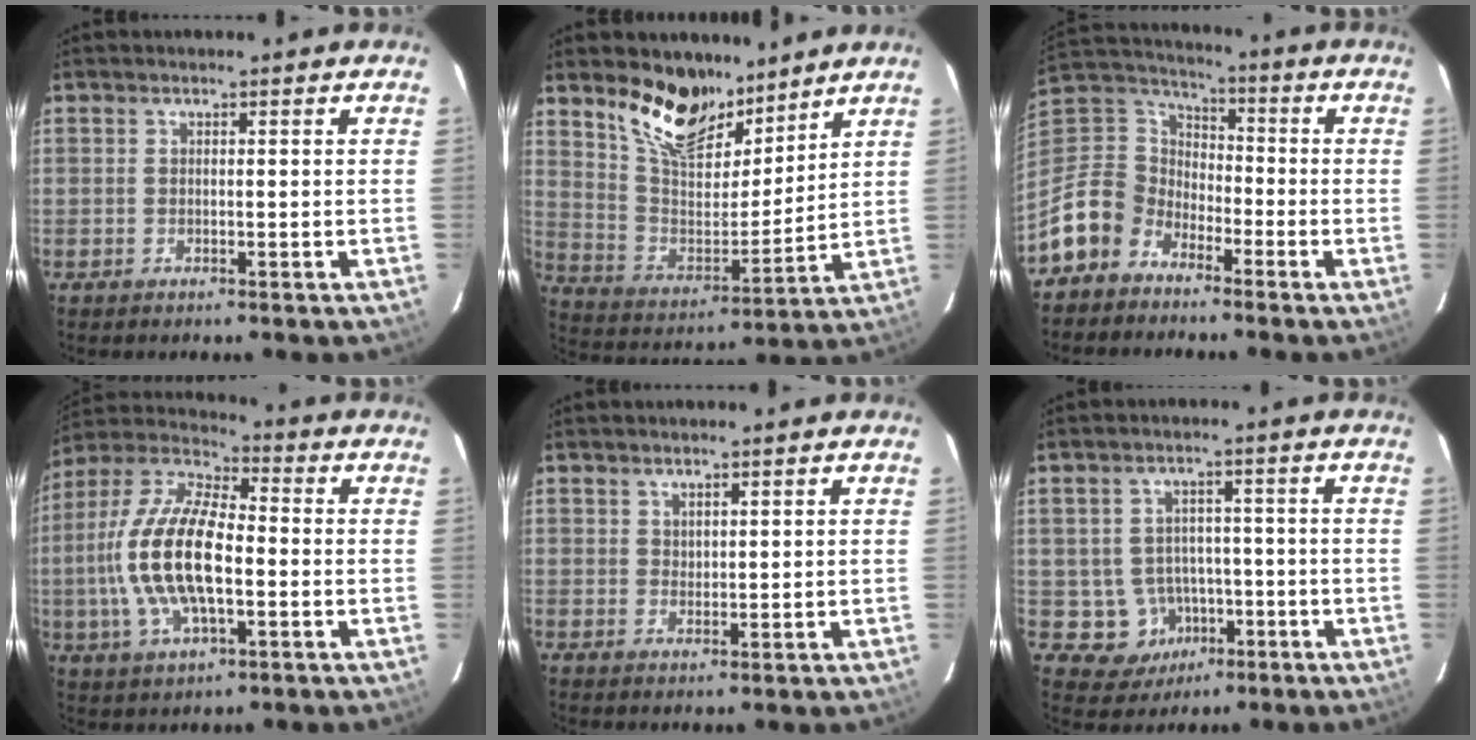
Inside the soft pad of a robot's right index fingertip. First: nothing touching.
{"total": 14.9, "force": [11.1, 6.7, 7.3], "torque": [-0.143, -0.001, 0.206]}
{"total": 11.4, "force": [-7.9, 7.8, 2.8], "torque": [-0.082, 0.035, -0.163]}
{"total": 17.5, "force": [-2.3, 7.4, 15.7], "torque": [-0.322, 0.004, -0.048]}
{"total": 1.7, "force": [1.4, 0.8, 0.4], "torque": [-0.003, 0.002, 0.026]}
{"total": 7.3, "force": [-2.2, 6.8, 1.2], "torque": [-0.044, 0.021, -0.011]}